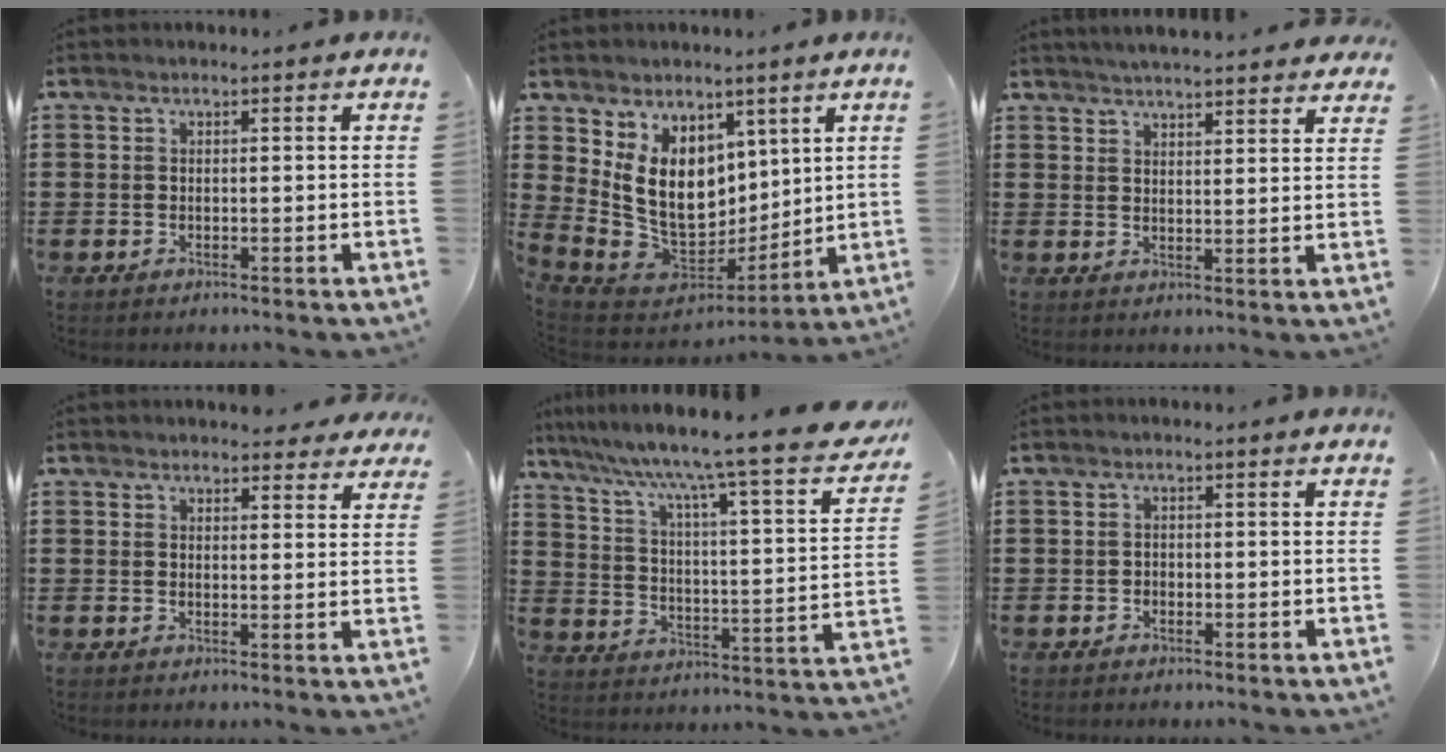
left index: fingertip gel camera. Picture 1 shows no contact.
{"total": 12.0, "force": [4.4, 8.9, 6.7], "torque": [-0.163, -0.023, 0.095]}
{"total": 3.9, "force": [3.9, -0.2, 0.6], "torque": [-0.022, -0.013, 0.070]}
{"total": 3.1, "force": [2.9, 0.6, 0.6], "torque": [-0.011, -0.007, 0.054]}
{"total": 7.8, "force": [6.1, -1.1, 4.7], "torque": [-0.115, -0.057, 0.085]}
{"total": 0.7, "force": [-0.5, 0.5, 0.1], "torque": [-0.005, 0.001, -0.012]}